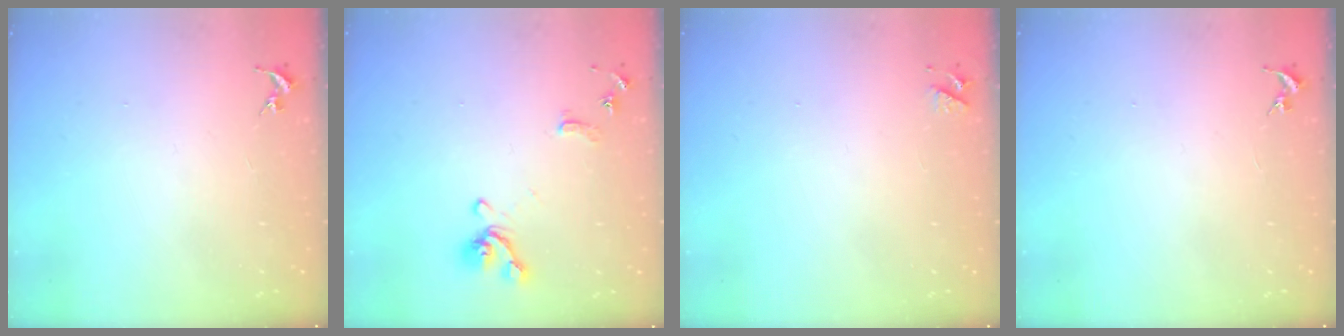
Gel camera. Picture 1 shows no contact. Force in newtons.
{"total": 11.5, "press": 11.4, "slide": 1.6}
{"total": 3.6, "press": 3.5, "slide": 0.6}
{"total": 0.0}